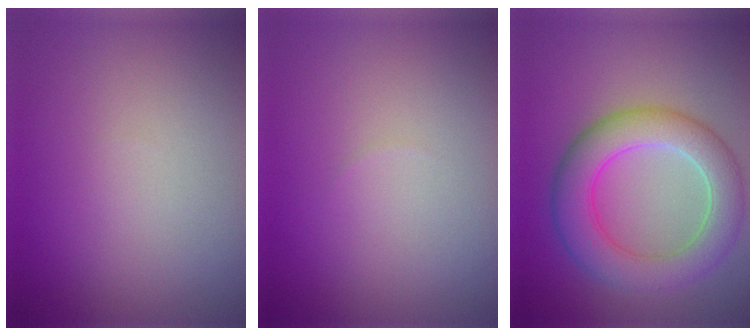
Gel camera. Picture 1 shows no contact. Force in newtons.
{"total": 0.0}
{"total": 6.4, "press": 6.4, "slide": 0.5}